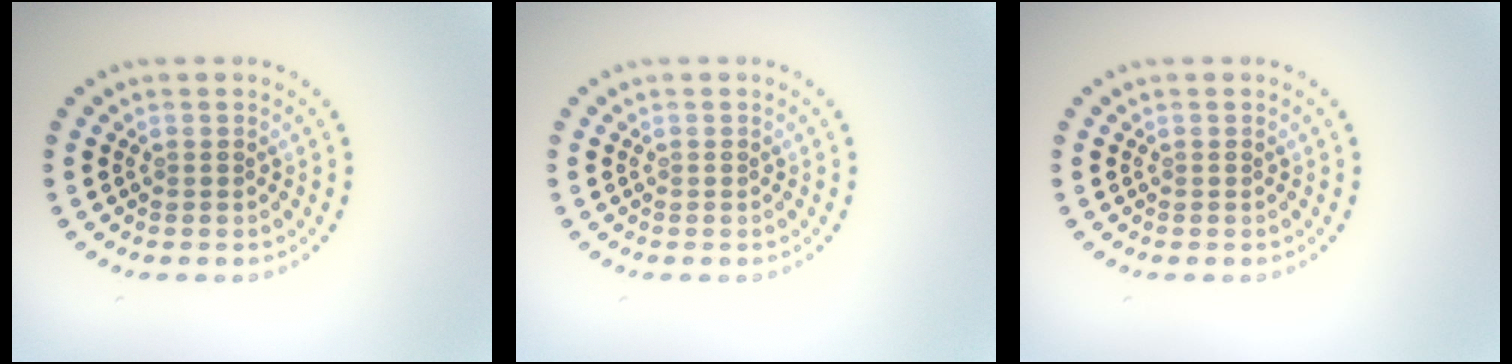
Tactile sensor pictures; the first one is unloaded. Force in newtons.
{"total": 0.0}
{"total": 0.0}